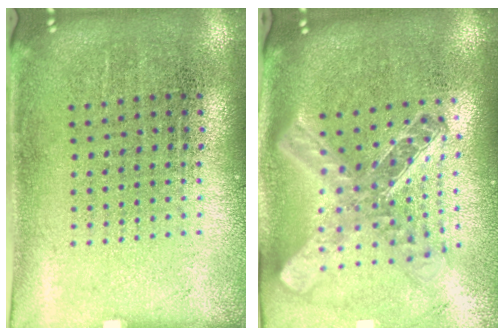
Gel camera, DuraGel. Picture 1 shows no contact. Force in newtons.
{"total": 2.5, "press": 2.0, "slide": 1.6}